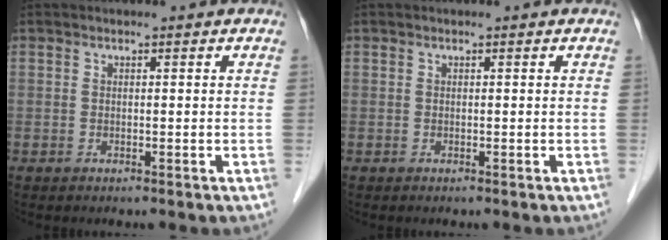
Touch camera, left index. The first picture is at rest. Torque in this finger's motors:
{"motor_torque": [-0.03, 0.03, 0.00, -0.01]}